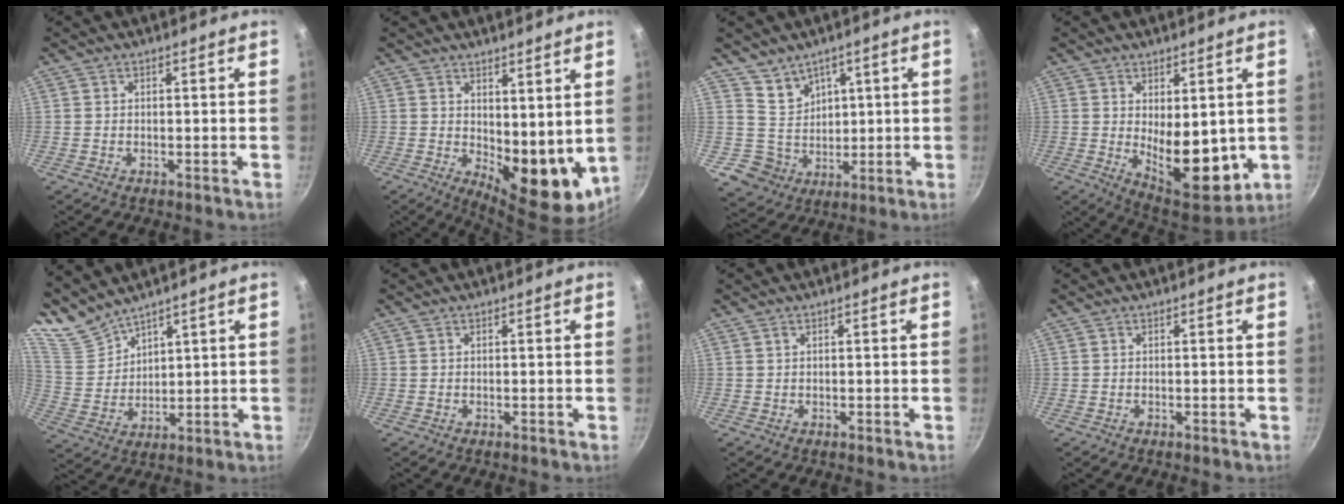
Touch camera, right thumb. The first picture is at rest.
{"total": 11.7, "force": [2.7, 5.9, 9.7], "torque": [-0.103, -0.042, 0.052]}
{"total": 8.1, "force": [3.8, 7.1, 0.7], "torque": [0.029, -0.024, 0.079]}
{"total": 13.6, "force": [-0.2, 7.0, 11.7], "torque": [-0.131, -0.036, 0.015]}
{"total": 7.2, "force": [6.6, 2.5, 1.4], "torque": [-0.022, -0.030, 0.153]}
{"total": 0.0}
{"total": 0.0}
{"total": 0.0}